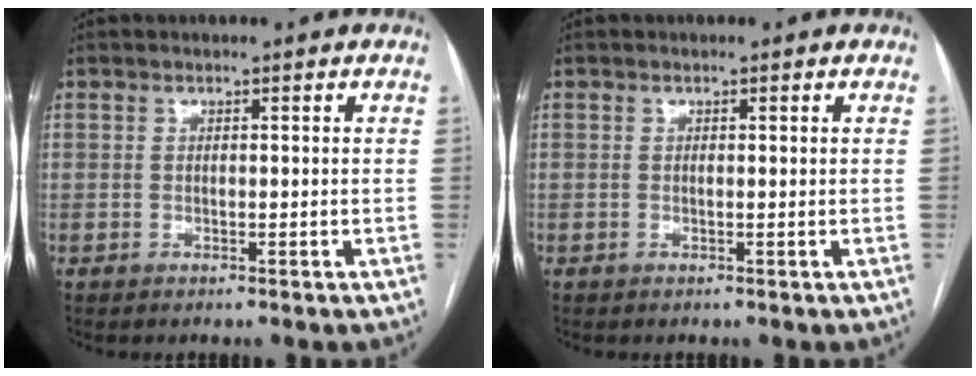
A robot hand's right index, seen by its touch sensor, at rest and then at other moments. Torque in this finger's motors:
{"motor_torque": [0.10, 0.04, 0.03, 0.01]}